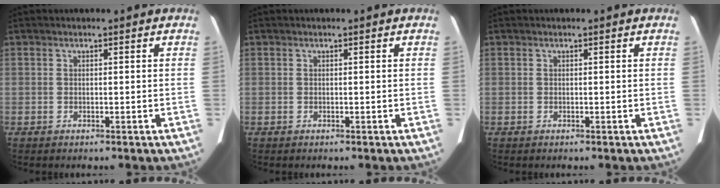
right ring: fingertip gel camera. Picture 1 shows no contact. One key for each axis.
{"total": 0.0}
{"total": 0.0}